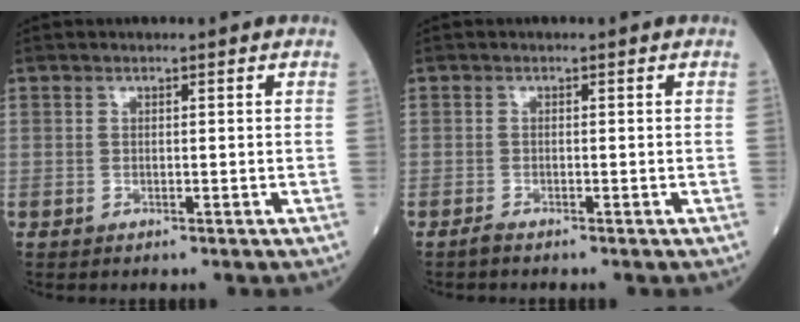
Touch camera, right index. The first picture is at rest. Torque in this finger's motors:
{"motor_torque": [-0.03, -0.04, 0.01, 0.02]}